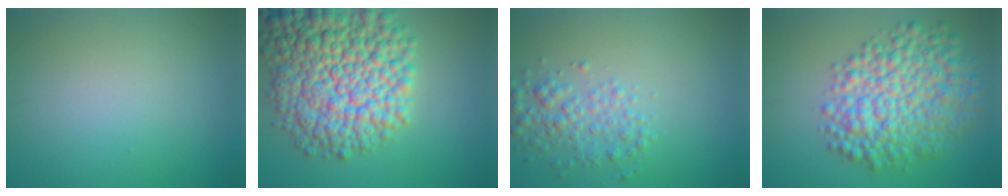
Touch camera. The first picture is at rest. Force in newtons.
{"total": 13.7, "press": 13.7, "slide": 0.6}
{"total": 3.0, "press": 3.0, "slide": 0.1}
{"total": 9.5, "press": 9.5, "slide": 0.3}